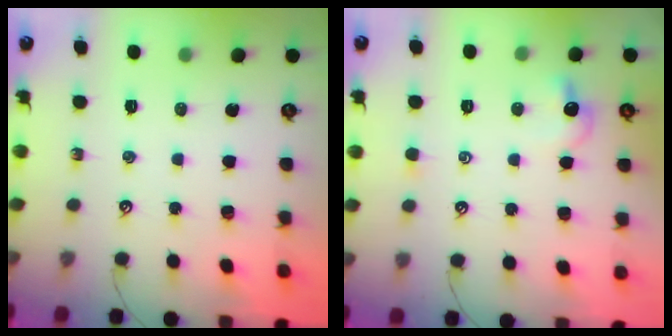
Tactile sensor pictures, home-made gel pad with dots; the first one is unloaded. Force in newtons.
{"total": 1.2, "press": 1.0, "slide": 0.6}